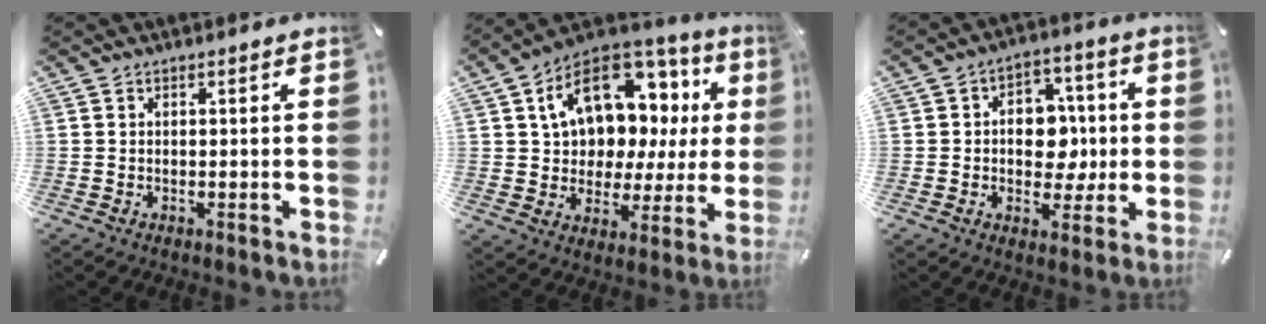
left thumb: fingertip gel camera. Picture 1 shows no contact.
{"total": 15.6, "force": [7.4, 10.8, 8.6], "torque": [-0.142, -0.050, 0.133]}
{"total": 9.9, "force": [-0.3, 8.2, 5.6], "torque": [-0.068, 0.009, -0.001]}